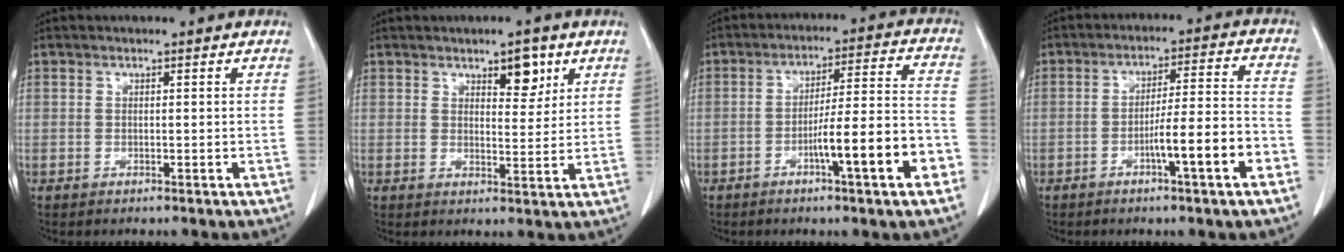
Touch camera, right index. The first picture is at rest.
{"total": 4.6, "force": [2.7, 1.8, 3.2], "torque": [-0.042, -0.004, 0.039]}
{"total": 12.4, "force": [-5.1, 0.5, 11.3], "torque": [-0.165, 0.015, -0.072]}
{"total": 9.7, "force": [-4.1, 0.1, 8.8], "torque": [-0.132, 0.013, -0.062]}